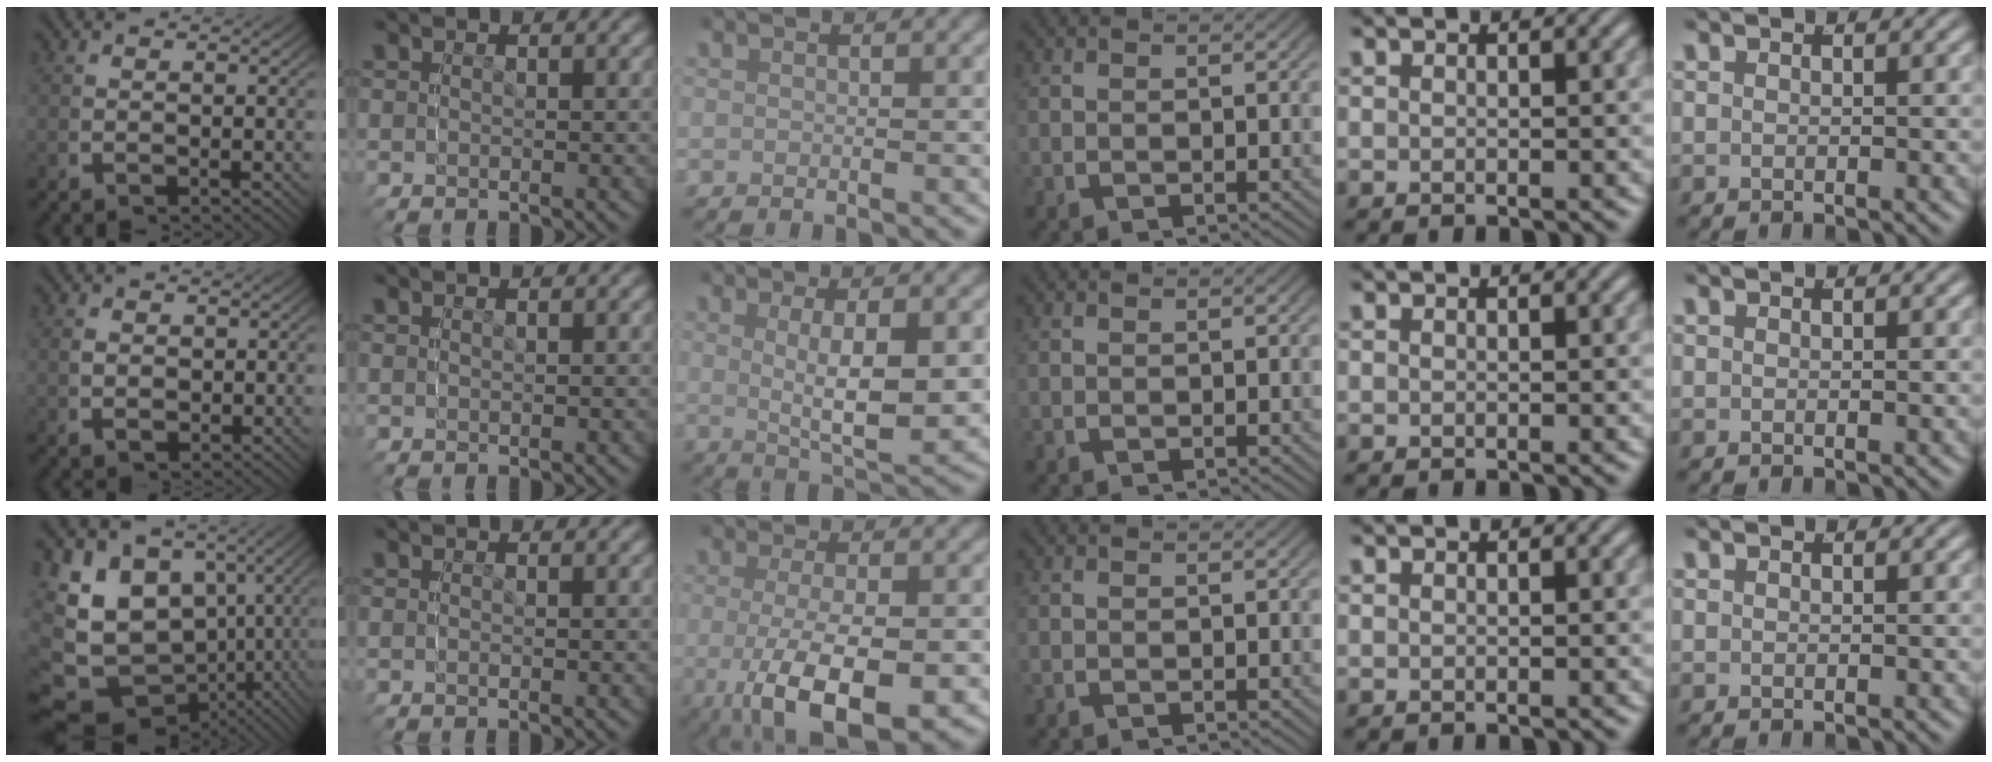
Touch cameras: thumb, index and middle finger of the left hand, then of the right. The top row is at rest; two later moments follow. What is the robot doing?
{"motion": "grasp_and_lifting", "object": "cloth"}